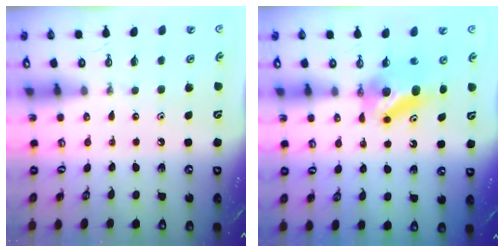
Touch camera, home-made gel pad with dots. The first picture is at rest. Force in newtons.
{"total": 7.1, "press": 6.9, "slide": 1.5}